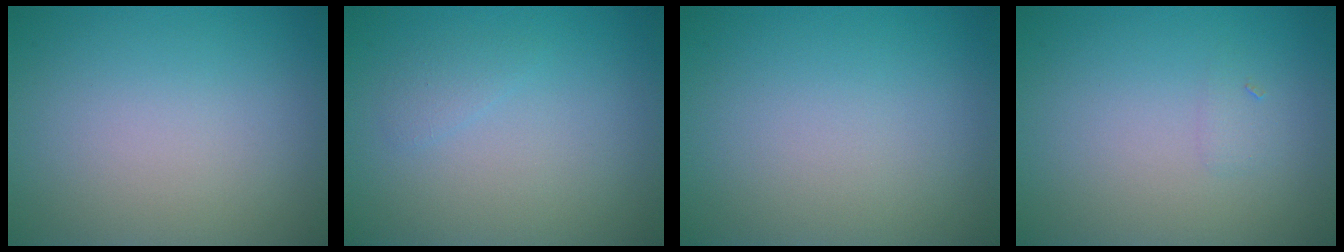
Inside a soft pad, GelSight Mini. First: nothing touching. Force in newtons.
{"total": 0.9, "press": 0.9, "slide": 0.1}
{"total": 0.0}
{"total": 0.7, "press": 0.7, "slide": 0.0}